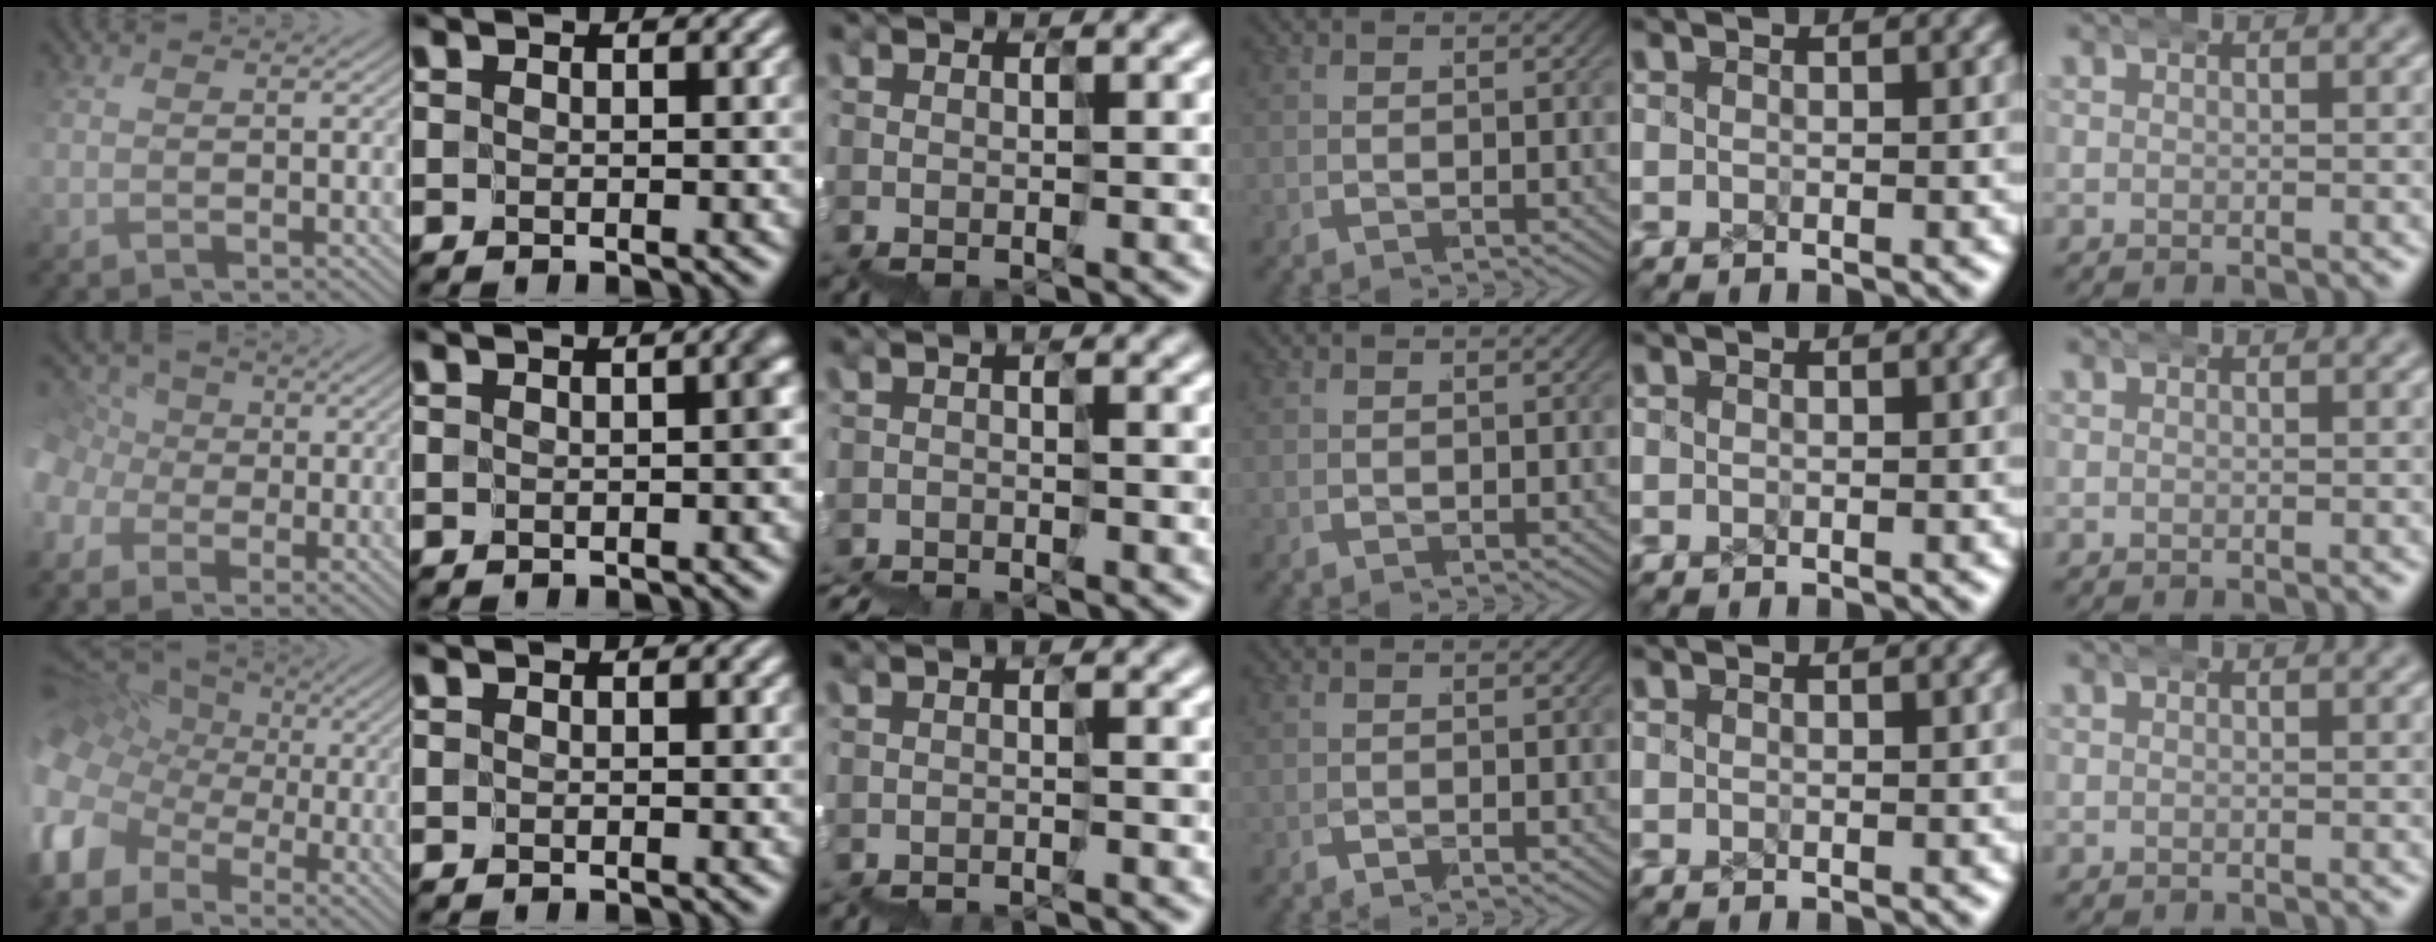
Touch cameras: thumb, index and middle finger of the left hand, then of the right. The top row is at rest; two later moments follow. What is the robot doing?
{"motion": "wrap", "object": "ethernet cable"}